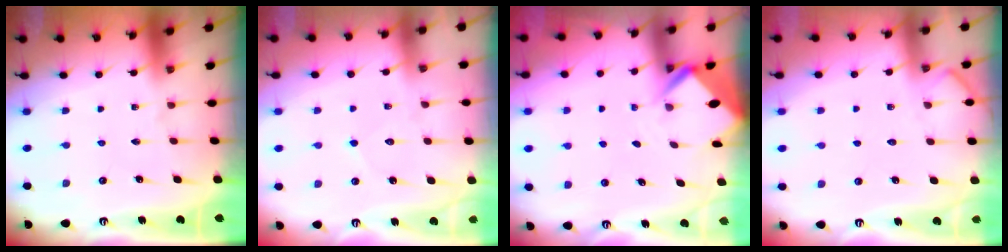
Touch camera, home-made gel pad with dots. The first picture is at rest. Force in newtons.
{"total": 5.1, "press": 5.0, "slide": 0.6}
{"total": 3.1, "press": 3.1, "slide": 0.2}
{"total": 3.1, "press": 3.0, "slide": 0.2}